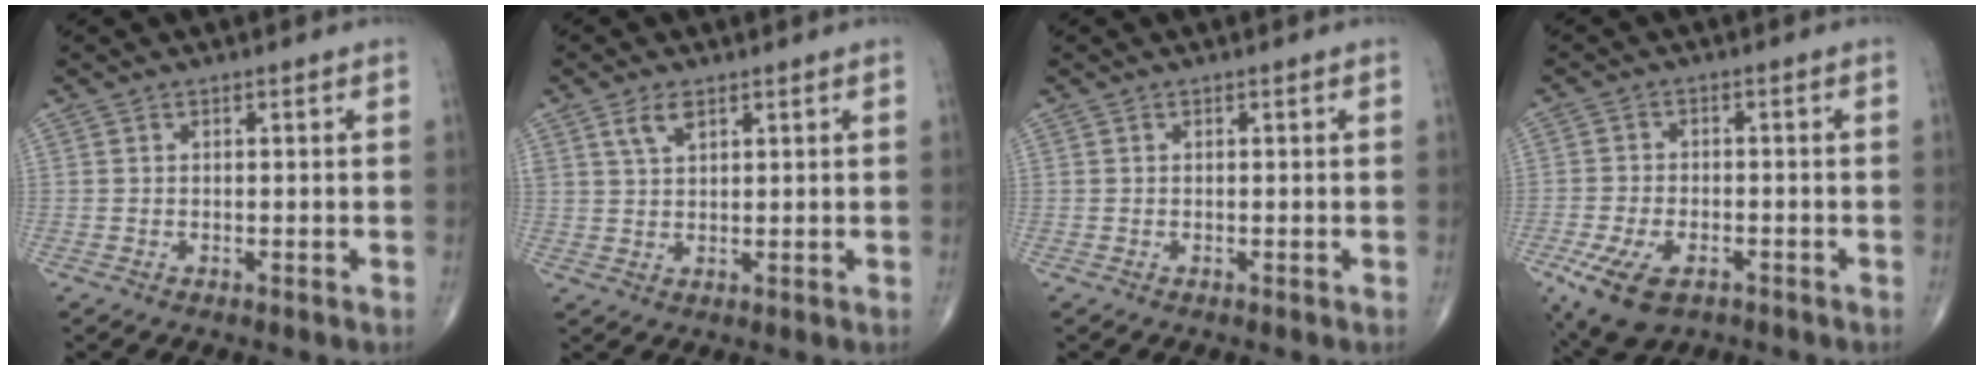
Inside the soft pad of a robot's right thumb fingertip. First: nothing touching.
{"total": 3.6, "force": [2.1, 1.7, 2.4], "torque": [-0.045, -0.005, 0.044]}
{"total": 0.0}
{"total": 9.8, "force": [-4.9, 5.3, 6.6], "torque": [-0.127, 0.007, -0.080]}